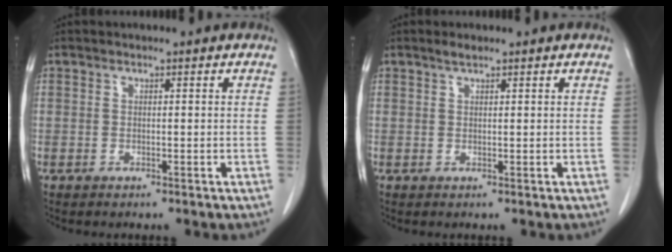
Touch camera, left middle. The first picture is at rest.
{"total": 1.1, "force": [0.9, 0.2, 0.6], "torque": [-0.016, 0.002, 0.019]}